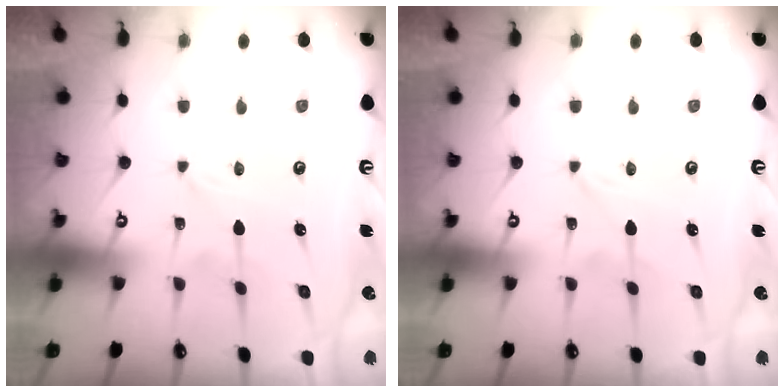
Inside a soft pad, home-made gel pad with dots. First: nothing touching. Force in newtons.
{"total": 0.0}